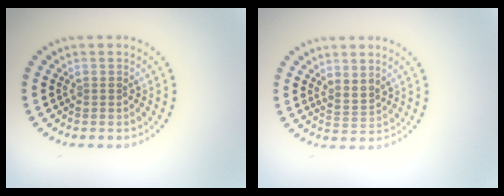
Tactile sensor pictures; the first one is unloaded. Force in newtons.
{"total": 1.8, "press": 1.2, "slide": 1.2}